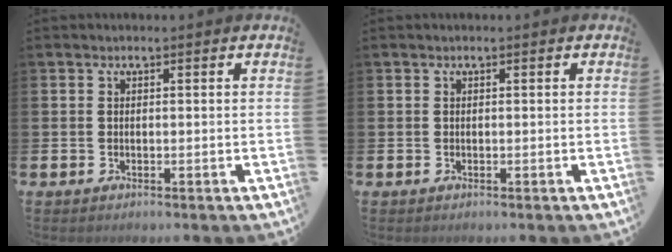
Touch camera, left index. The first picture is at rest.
{"total": 0.0}